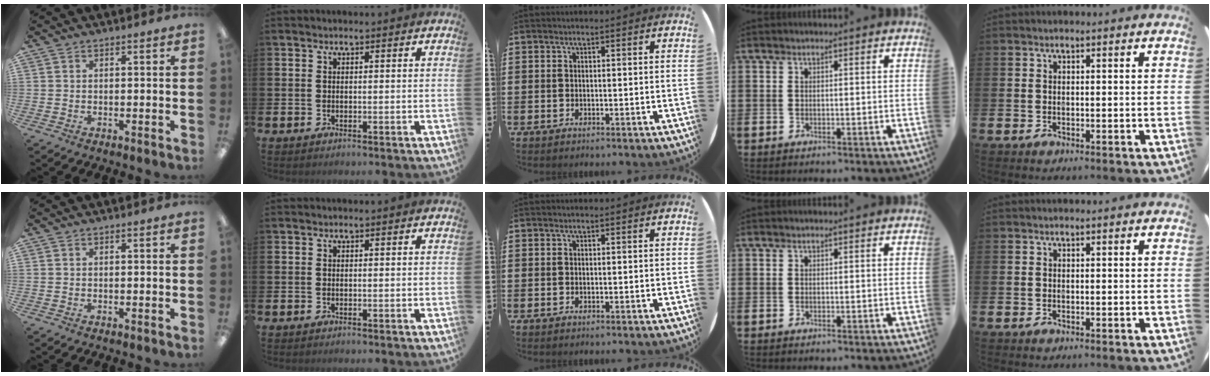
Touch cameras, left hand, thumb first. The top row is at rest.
{}